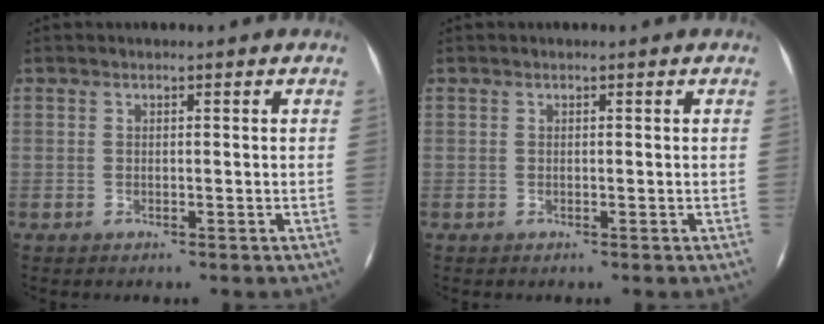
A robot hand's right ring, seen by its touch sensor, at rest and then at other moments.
{"total": 0.0}